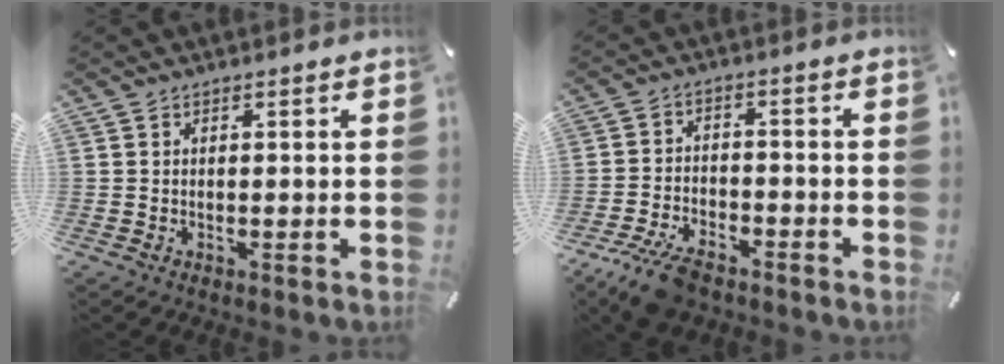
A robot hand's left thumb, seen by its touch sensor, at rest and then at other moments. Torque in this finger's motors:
{"motor_torque": [-0.23, 0.44, 0.59, 0.53, 0.21]}